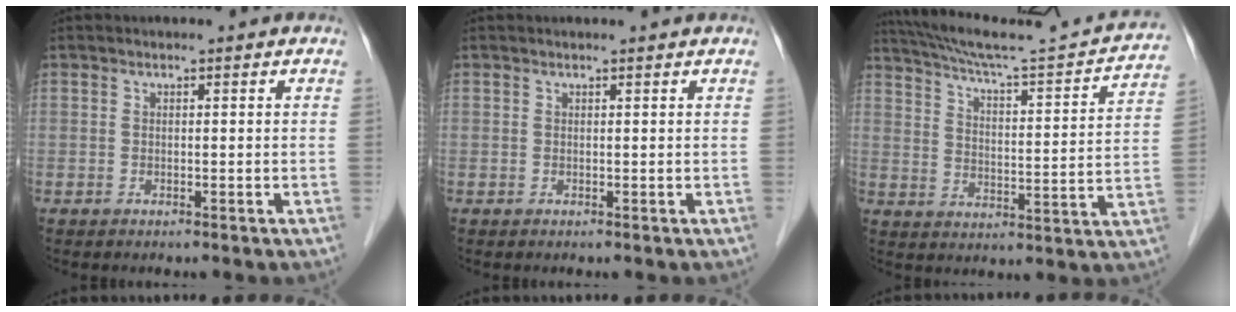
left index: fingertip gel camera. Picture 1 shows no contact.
{"total": 1.6, "force": [1.6, 0.0, 0.4], "torque": [-0.009, 0.012, 0.019]}
{"total": 22.7, "force": [20.8, 0.7, 9.1], "torque": [-0.145, -0.021, 0.282]}